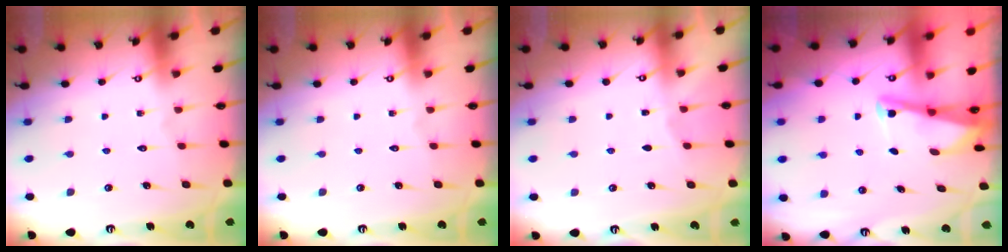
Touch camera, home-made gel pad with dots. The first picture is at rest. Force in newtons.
{"total": 0.0}
{"total": 1.6, "press": 1.5, "slide": 0.3}
{"total": 2.9, "press": 2.8, "slide": 0.4}